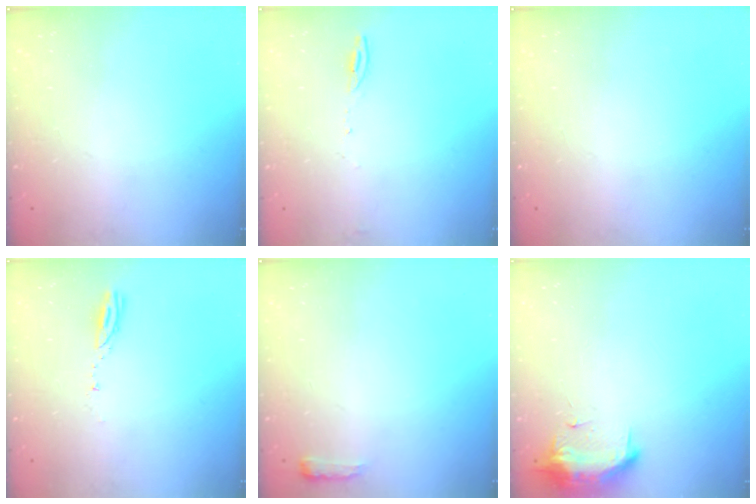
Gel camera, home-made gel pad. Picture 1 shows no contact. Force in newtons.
{"total": 4.9, "press": 4.9, "slide": 0.5}
{"total": 0.0}
{"total": 3.1, "press": 3.1, "slide": 0.3}
{"total": 3.7, "press": 3.6, "slide": 0.5}
{"total": 18.3, "press": 11.7, "slide": 14.2}